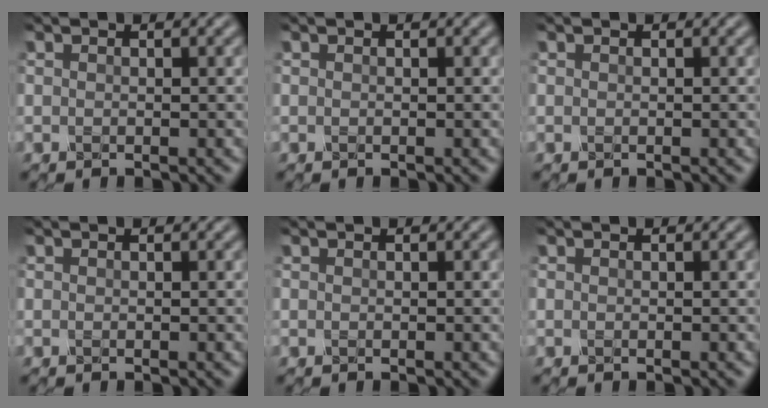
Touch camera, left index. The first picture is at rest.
{"total": 0.0}
{"total": 0.0}
{"total": 0.0}
{"total": 0.0}
{"total": 0.0}